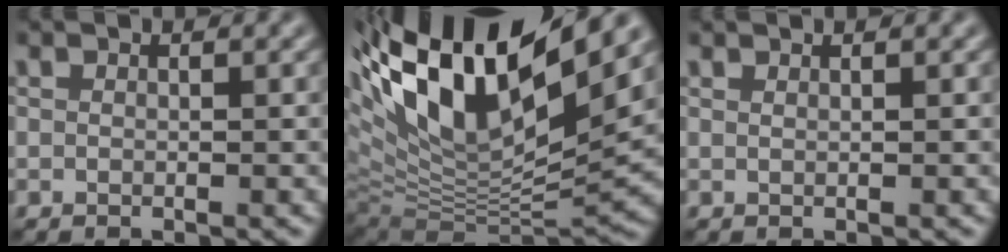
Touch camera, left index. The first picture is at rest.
{"total": 15.7, "force": [6.7, 5.9, 12.9], "torque": [-0.240, 0.021, 0.119]}
{"total": 0.8, "force": [0.6, 0.2, 0.4], "torque": [-0.002, -0.005, 0.002]}